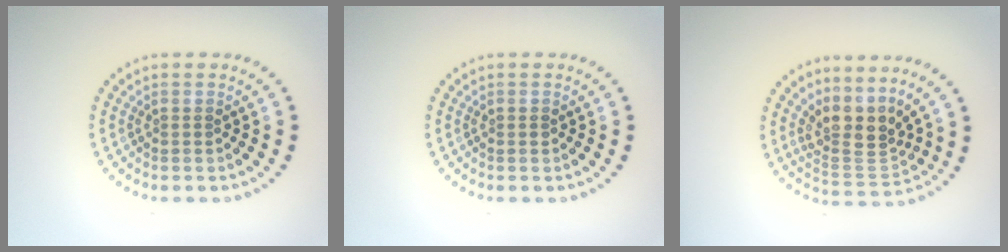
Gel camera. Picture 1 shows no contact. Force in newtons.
{"total": 0.6, "press": 0.6, "slide": 0.0}
{"total": 3.8, "press": 2.8, "slide": 2.5}